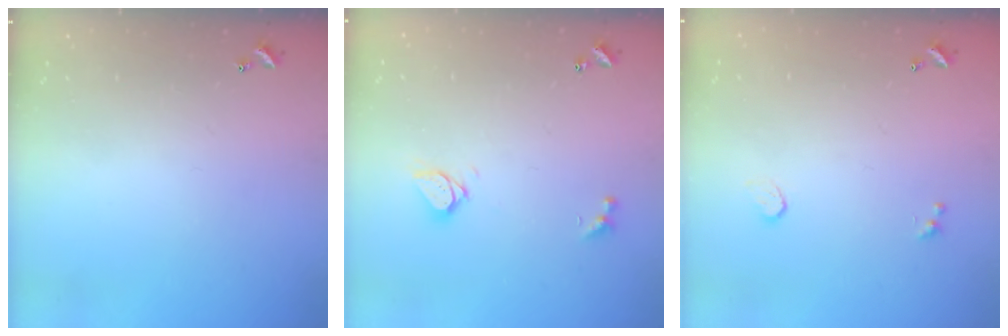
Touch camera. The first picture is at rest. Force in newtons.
{"total": 2.9, "press": 2.9, "slide": 0.2}
{"total": 0.6, "press": 0.3, "slide": 0.5}